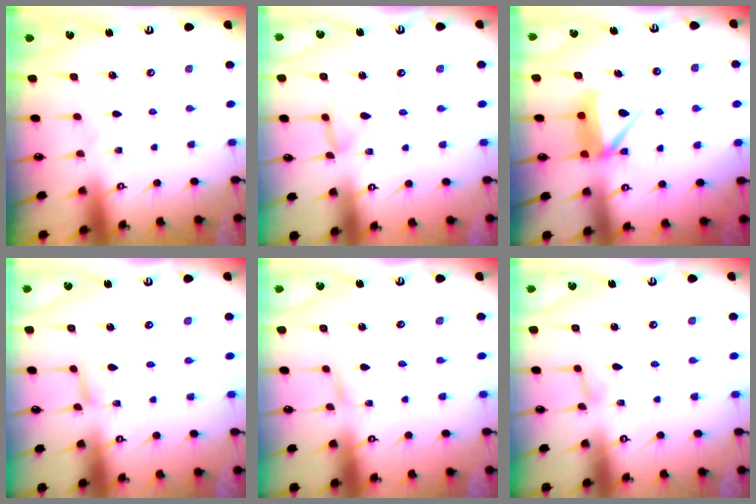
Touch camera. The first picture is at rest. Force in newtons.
{"total": 7.6, "press": 7.5, "slide": 0.6}
{"total": 7.9, "press": 7.8, "slide": 0.7}
{"total": 5.0, "press": 5.0, "slide": 0.3}
{"total": 2.5, "press": 2.5, "slide": 0.2}
{"total": 2.6, "press": 2.6, "slide": 0.3}